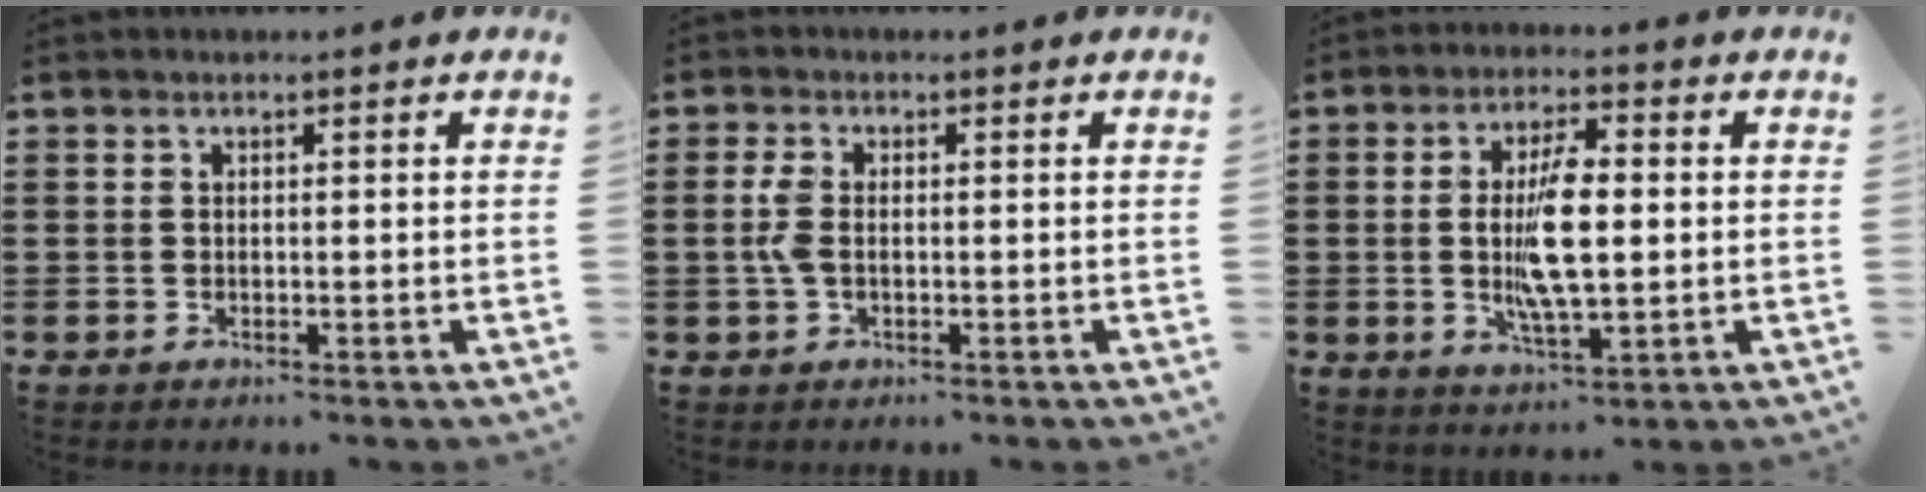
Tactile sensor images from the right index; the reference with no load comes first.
{"total": 3.0, "force": [-0.3, 1.4, 2.7], "torque": [-0.073, -0.005, -0.012]}
{"total": 9.6, "force": [-0.1, 3.4, 9.0], "torque": [-0.188, -0.004, -0.006]}